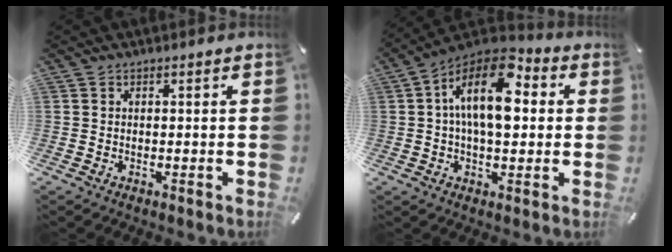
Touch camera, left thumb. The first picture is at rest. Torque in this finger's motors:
{"motor_torque": [0.81, 1.00, 1.73, -1.04, 0.55]}